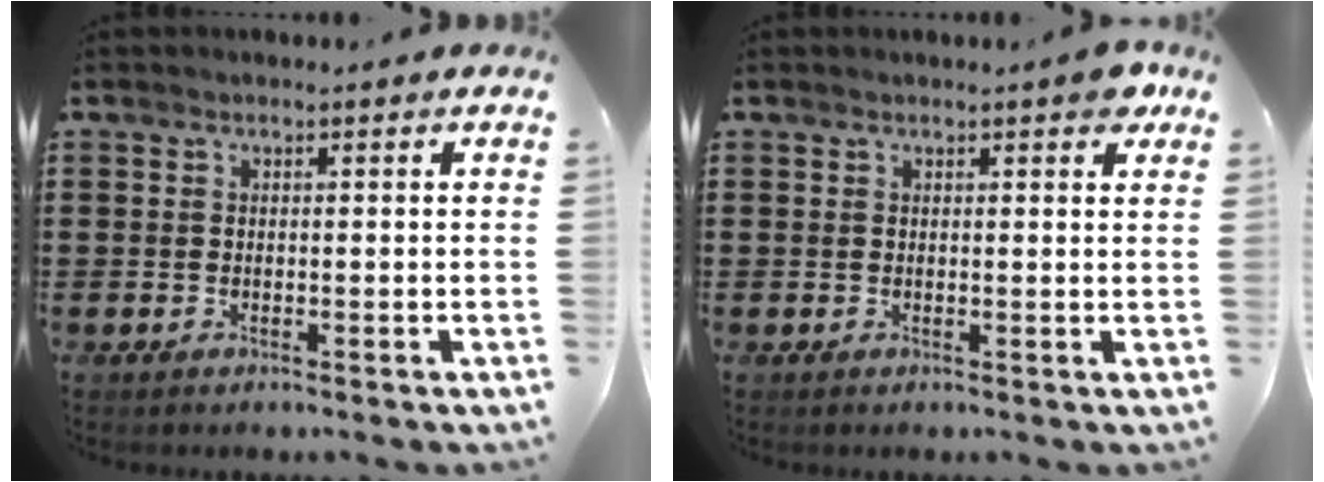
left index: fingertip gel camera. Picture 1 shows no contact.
{"total": 2.1, "force": [1.5, 0.3, 1.5], "torque": [-0.017, -0.003, 0.022]}